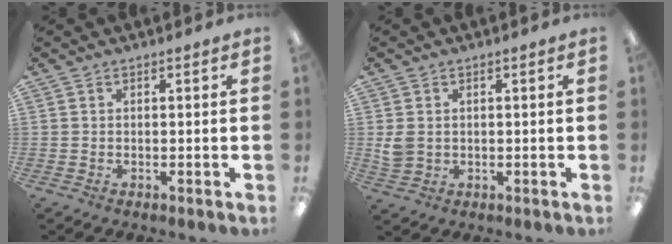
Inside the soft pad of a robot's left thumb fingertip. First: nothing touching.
{"total": 3.4, "force": [0.7, 2.8, 1.7], "torque": [-0.025, 0.002, 0.014]}